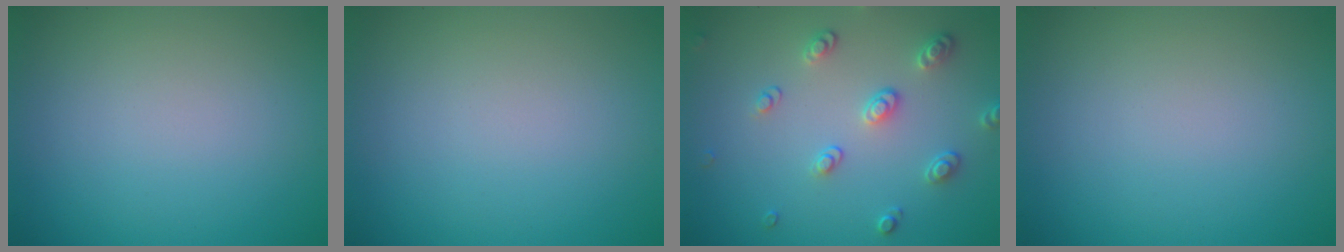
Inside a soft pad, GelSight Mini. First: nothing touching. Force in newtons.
{"total": 0.0}
{"total": 2.6, "press": 2.5, "slide": 0.7}
{"total": 0.0}